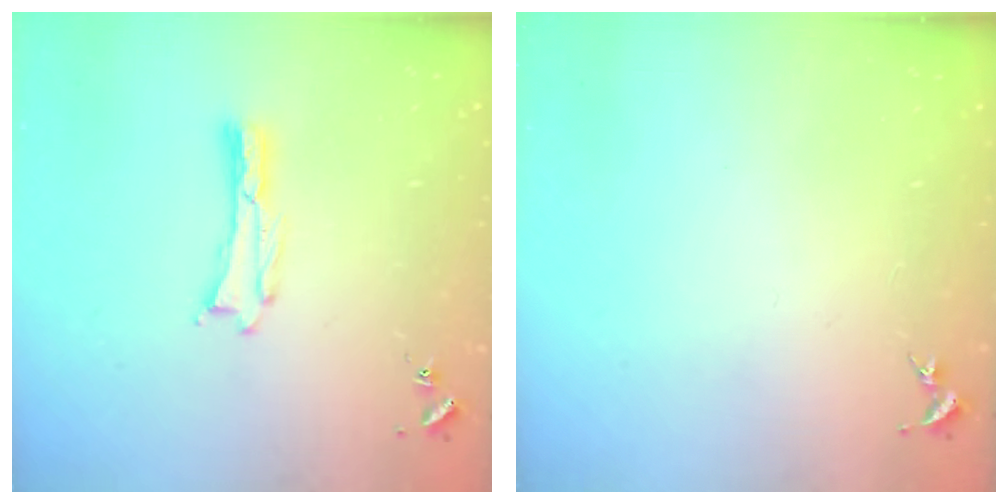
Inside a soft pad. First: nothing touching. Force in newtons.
{"total": 0.0}